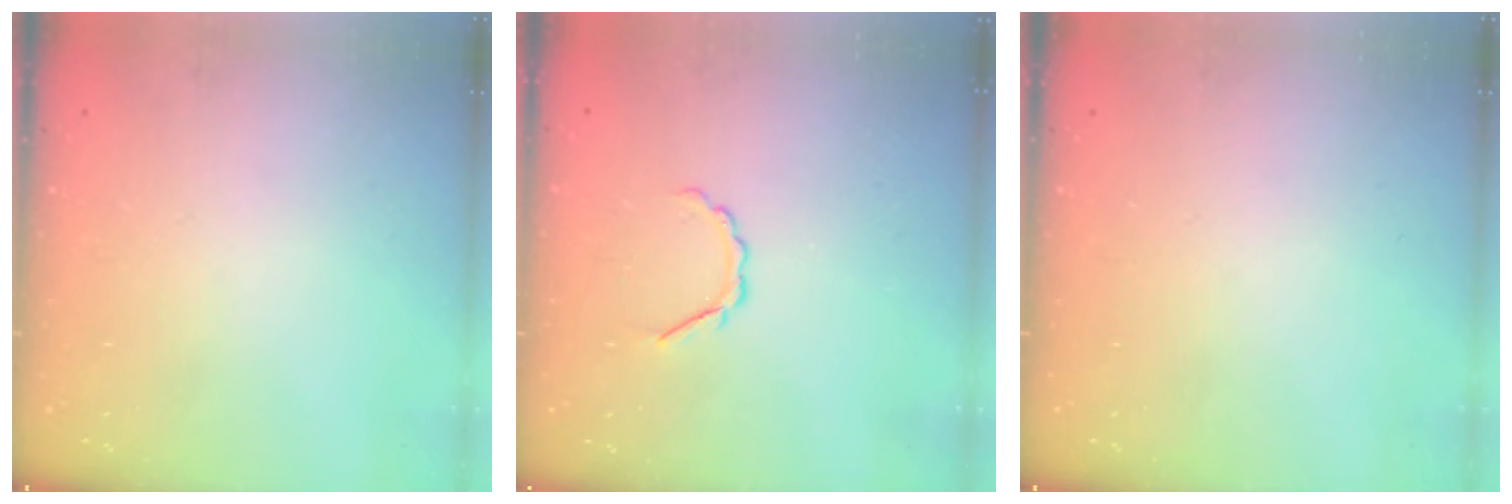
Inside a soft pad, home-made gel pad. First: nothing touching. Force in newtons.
{"total": 3.3, "press": 3.1, "slide": 1.1}
{"total": 0.0}